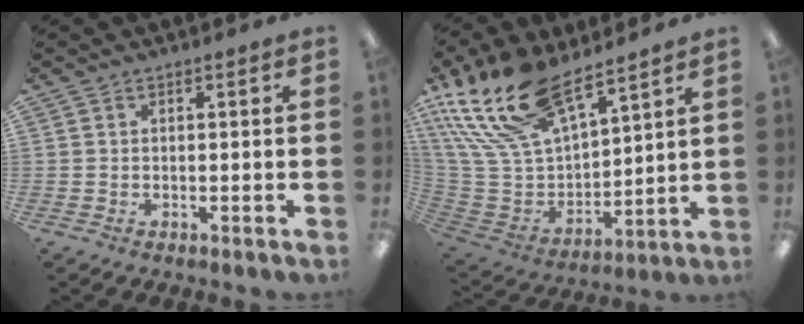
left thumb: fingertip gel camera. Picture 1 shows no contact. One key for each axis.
{"total": 22.2, "fx": 16.1, "fy": 9.3, "fz": 12.0, "tx": -0.278, "ty": -0.088, "tz": 0.294}